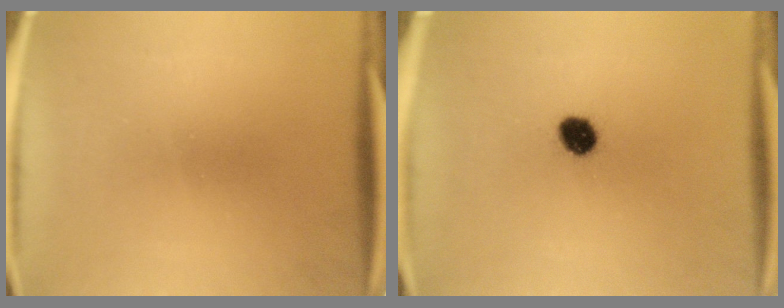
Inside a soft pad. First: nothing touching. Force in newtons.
{"total": 5.5}